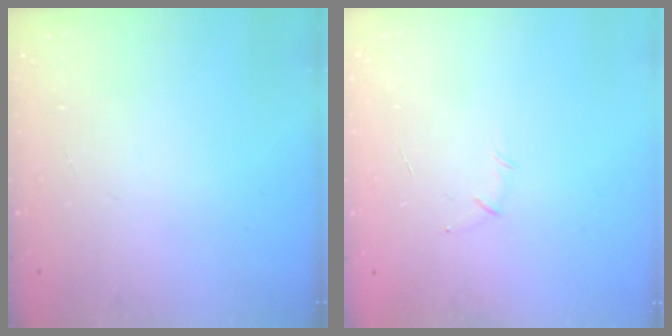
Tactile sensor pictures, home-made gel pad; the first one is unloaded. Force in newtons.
{"total": 4.1, "press": 4.0, "slide": 1.0}